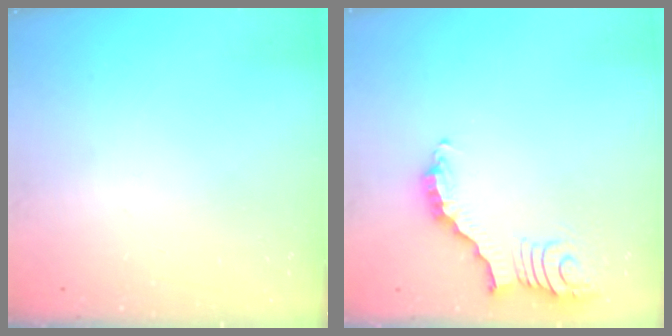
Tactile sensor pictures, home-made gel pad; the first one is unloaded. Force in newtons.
{"total": 3.2, "press": 3.1, "slide": 0.4}